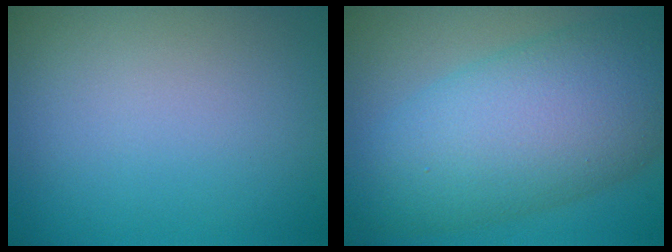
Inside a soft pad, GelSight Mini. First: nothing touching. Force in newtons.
{"total": 10.4, "press": 10.4, "slide": 0.3}